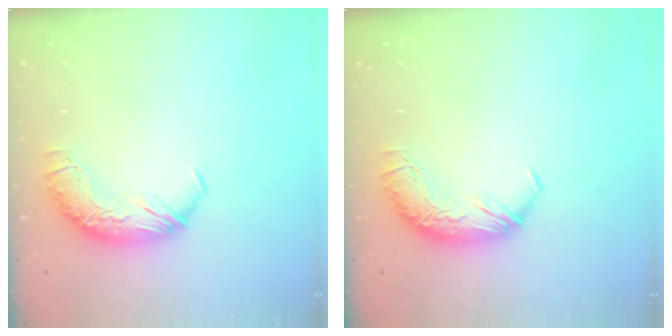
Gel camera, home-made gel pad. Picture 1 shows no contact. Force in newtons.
{"total": 0.0}